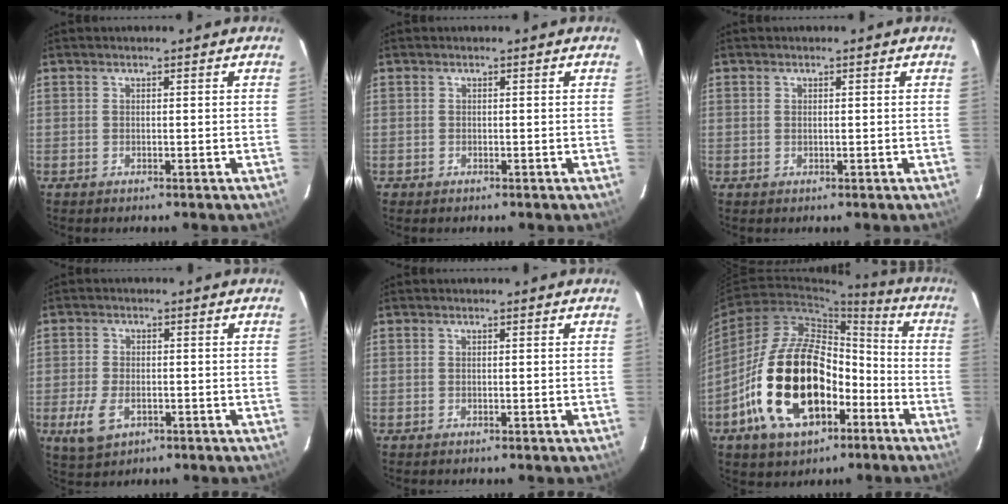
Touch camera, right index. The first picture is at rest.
{"total": 0.9, "force": [-0.4, 0.7, -0.1], "torque": [0.000, 0.001, -0.007]}
{"total": 0.6, "force": [0.2, 0.4, 0.5], "torque": [-0.010, 0.001, 0.003]}
{"total": 6.3, "force": [-2.5, 3.8, 4.3], "torque": [-0.105, -0.011, -0.043]}
{"total": 0.0}
{"total": 21.6, "force": [-9.1, 12.3, 15.2], "torque": [-0.290, 0.016, -0.144]}